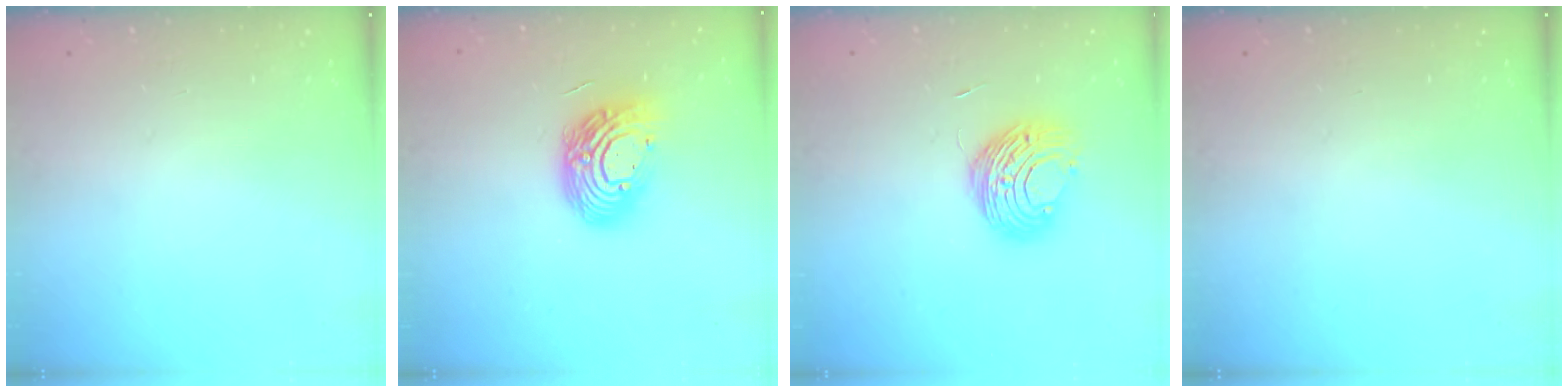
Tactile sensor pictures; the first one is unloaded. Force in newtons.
{"total": 14.2, "press": 14.1, "slide": 1.2}
{"total": 10.0, "press": 10.0, "slide": 0.5}
{"total": 0.0}